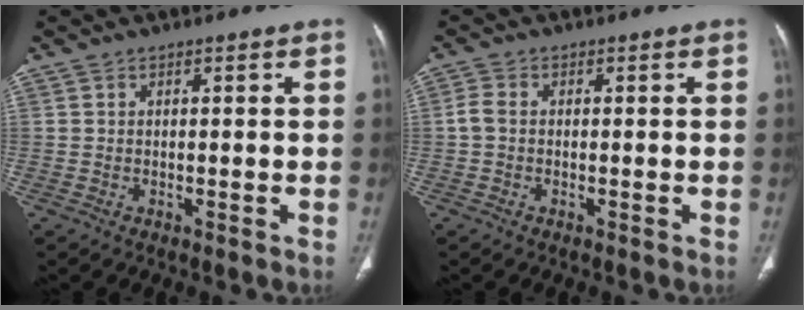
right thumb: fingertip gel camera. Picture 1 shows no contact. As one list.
[{"total": 2.2, "force": [-0.3, 1.6, 1.6], "torque": [-0.036, 0.004, -0.013]}]